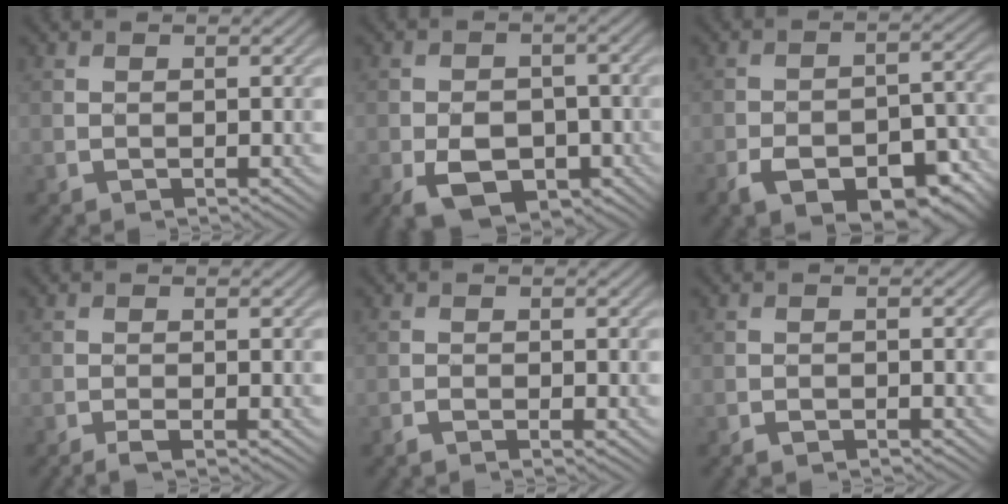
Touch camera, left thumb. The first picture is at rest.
{"total": 8.0, "force": [-3.5, 5.1, 5.0], "torque": [-0.086, -0.019, -0.058]}
{"total": 11.9, "force": [-7.1, 5.5, 7.8], "torque": [-0.118, -0.011, -0.108]}
{"total": 1.6, "force": [-1.0, 0.2, 1.2], "torque": [-0.022, 0.002, -0.024]}
{"total": 1.2, "force": [-0.8, 0.2, 0.9], "torque": [-0.017, -0.001, -0.016]}
{"total": 1.1, "force": [-0.9, 0.5, 0.5], "torque": [-0.009, -0.002, -0.017]}